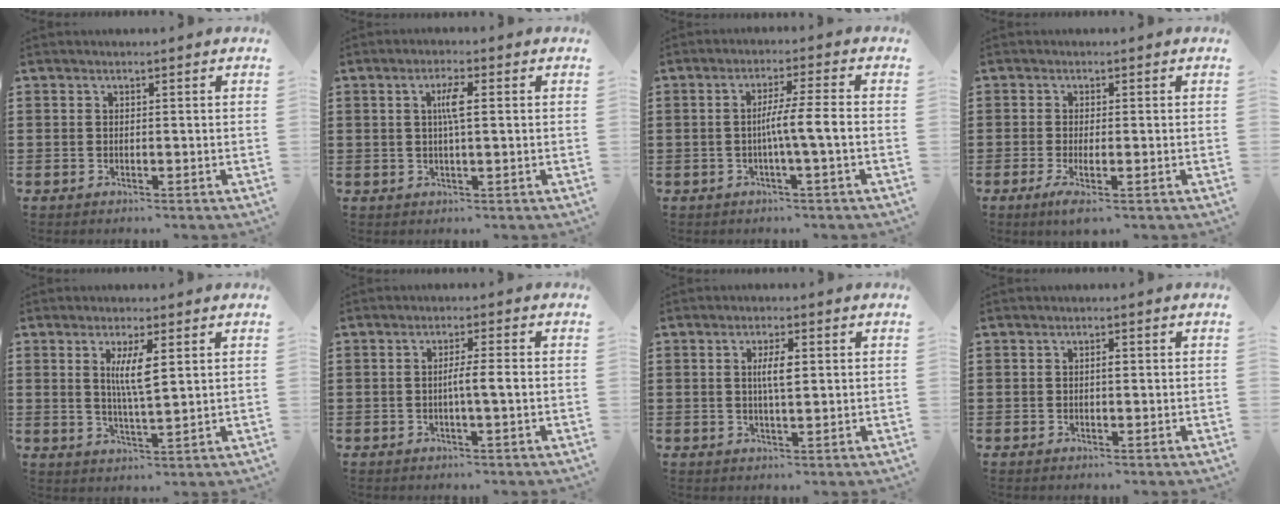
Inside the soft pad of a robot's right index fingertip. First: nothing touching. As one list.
[{"total": 3.5, "force": [0.5, 0.5, 3.4], "torque": [-0.066, 0.002, 0.005]}, {"total": 5.1, "force": [-1.1, -0.4, 5.0], "torque": [-0.089, -0.004, -0.026]}, {"total": 1.9, "force": [-0.9, 0.1, 1.7], "torque": [-0.045, -0.011, -0.020]}, {"total": 5.6, "force": [1.6, 1.0, 5.2], "torque": [-0.107, 0.002, 0.025]}, {"total": 3.2, "force": [-0.5, 0.0, 3.1], "torque": [-0.054, -0.005, -0.012]}, {"total": 4.1, "force": [0.7, 1.0, 3.9], "torque": [-0.077, 0.005, 0.009]}, {"total": 1.2, "force": [0.1, 0.4, 1.1], "torque": [-0.022, 0.000, 0.000]}]